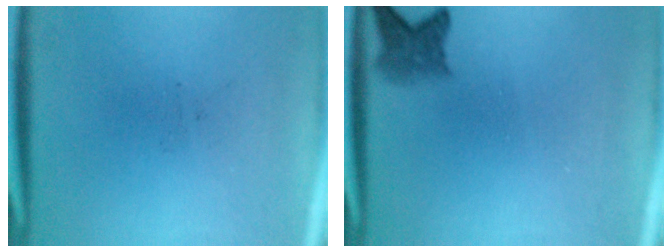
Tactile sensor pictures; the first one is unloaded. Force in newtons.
{"total": 2.9}